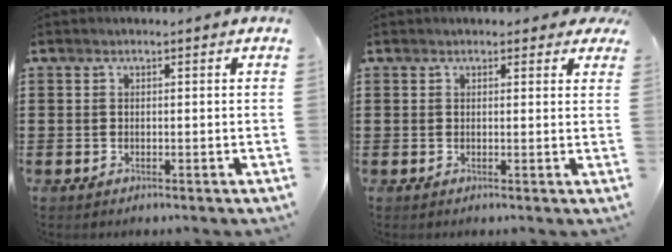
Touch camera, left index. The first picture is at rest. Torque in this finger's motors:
{"motor_torque": [1.09, -1.04, 0.34, 0.07]}